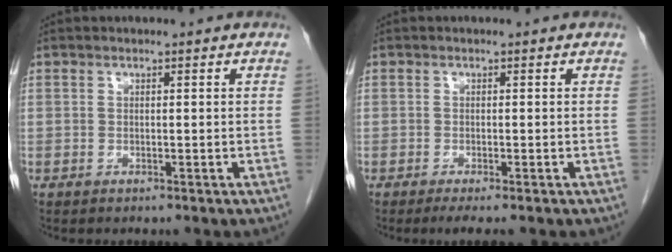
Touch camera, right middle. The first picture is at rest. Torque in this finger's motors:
{"motor_torque": [0.32, -0.24, 0.02, 0.02]}